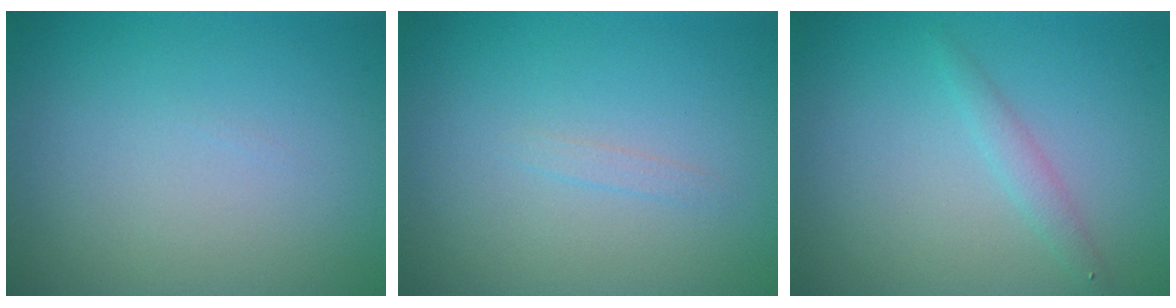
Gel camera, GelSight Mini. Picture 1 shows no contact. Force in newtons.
{"total": 0.6, "press": 0.6, "slide": 0.1}
{"total": 1.3, "press": 1.3, "slide": 0.0}